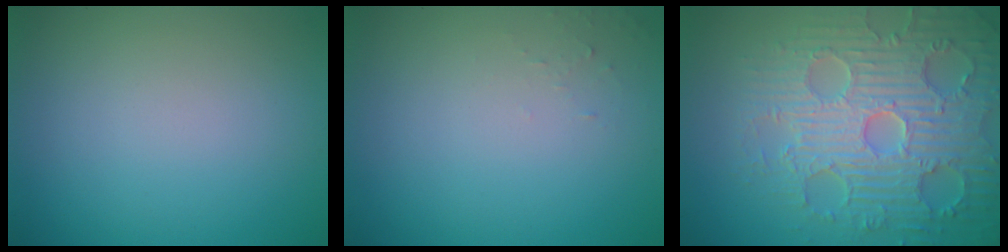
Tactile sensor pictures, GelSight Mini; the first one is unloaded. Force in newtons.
{"total": 0.6, "press": 0.6, "slide": 0.1}
{"total": 8.3, "press": 6.4, "slide": 5.2}